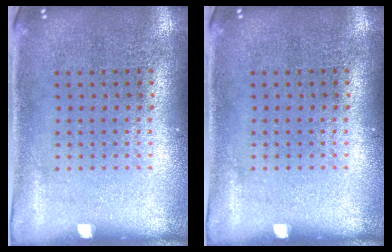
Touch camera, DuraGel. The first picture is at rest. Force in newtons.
{"total": 0.0}